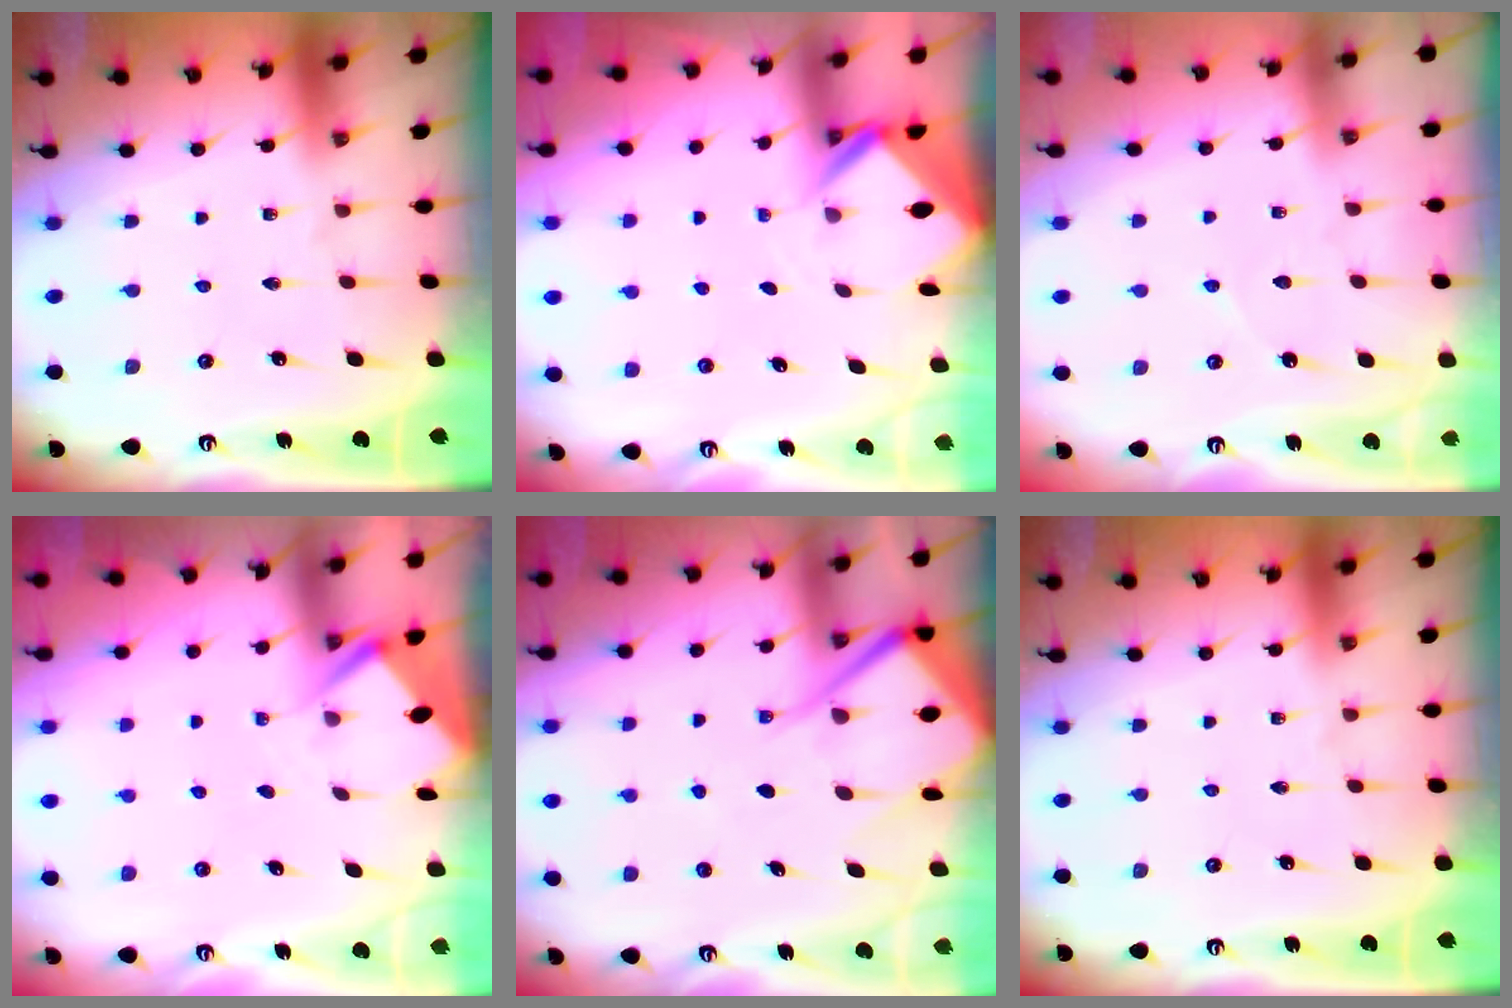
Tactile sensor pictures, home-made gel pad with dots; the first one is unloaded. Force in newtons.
{"total": 2.7, "press": 2.7, "slide": 0.2}
{"total": 2.7, "press": 2.7, "slide": 0.4}
{"total": 2.9, "press": 2.9, "slide": 0.1}
{"total": 12.0, "press": 12.0, "slide": 1.3}
{"total": 0.0}